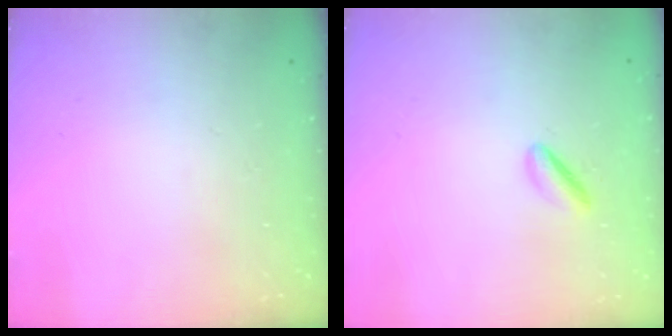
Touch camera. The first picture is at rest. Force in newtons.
{"total": 3.3, "press": 3.2, "slide": 0.8}